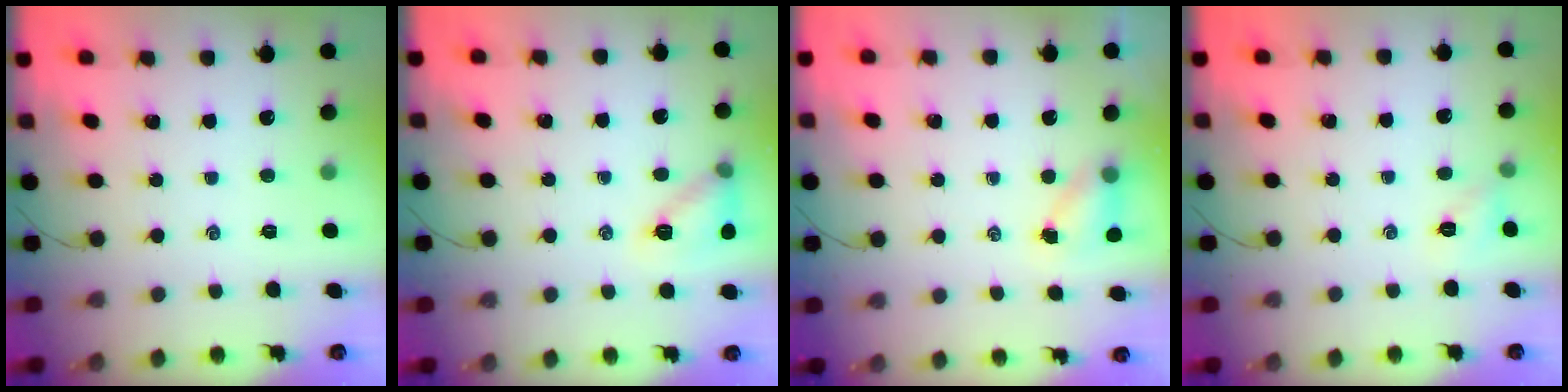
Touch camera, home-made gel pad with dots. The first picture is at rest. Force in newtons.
{"total": 10.9, "press": 10.9, "slide": 0.8}
{"total": 4.0, "press": 3.9, "slide": 0.6}
{"total": 4.1, "press": 4.1, "slide": 0.3}